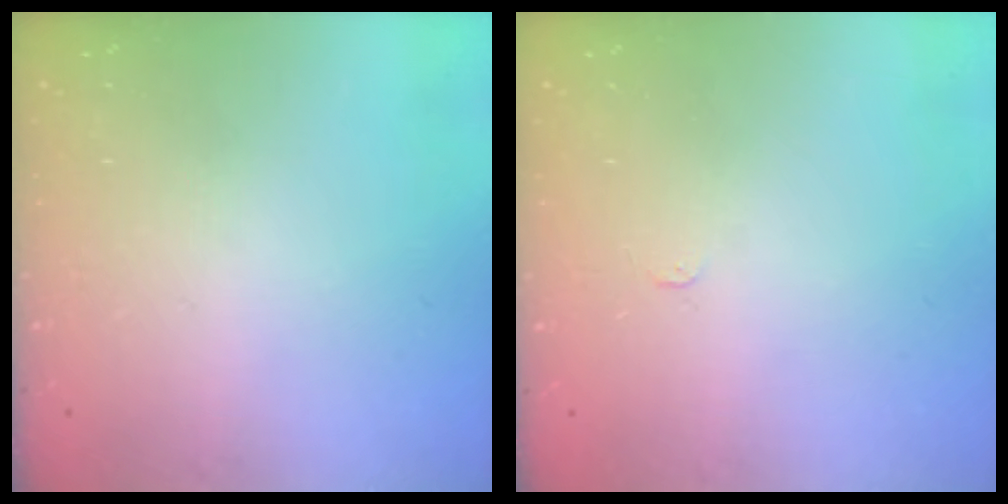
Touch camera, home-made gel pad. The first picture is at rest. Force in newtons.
{"total": 2.4, "press": 2.4, "slide": 0.3}